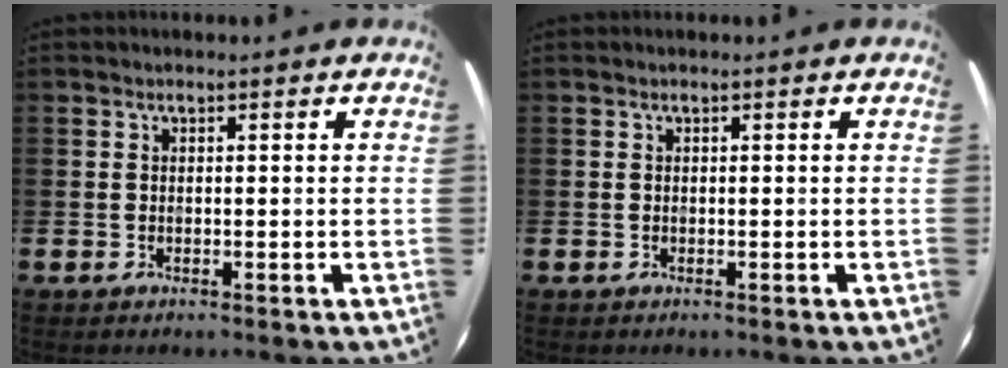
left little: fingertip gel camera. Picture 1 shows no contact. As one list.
[{"total": 0.0}]